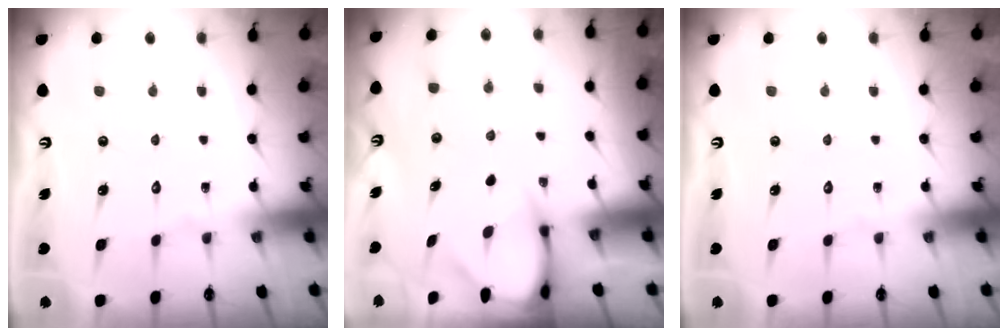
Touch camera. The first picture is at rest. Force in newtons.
{"total": 3.4, "press": 3.4, "slide": 0.3}
{"total": 0.0}